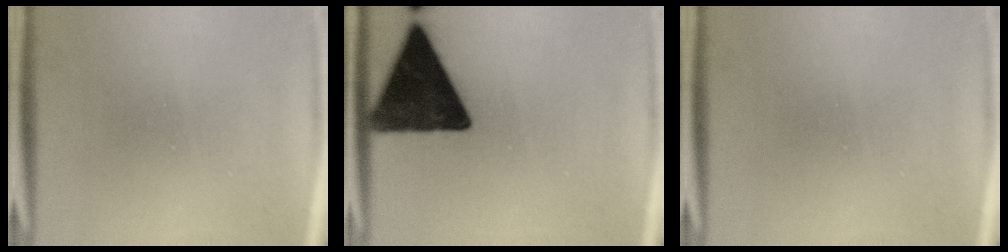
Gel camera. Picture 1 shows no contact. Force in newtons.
{"total": 14.9}
{"total": 0.0}